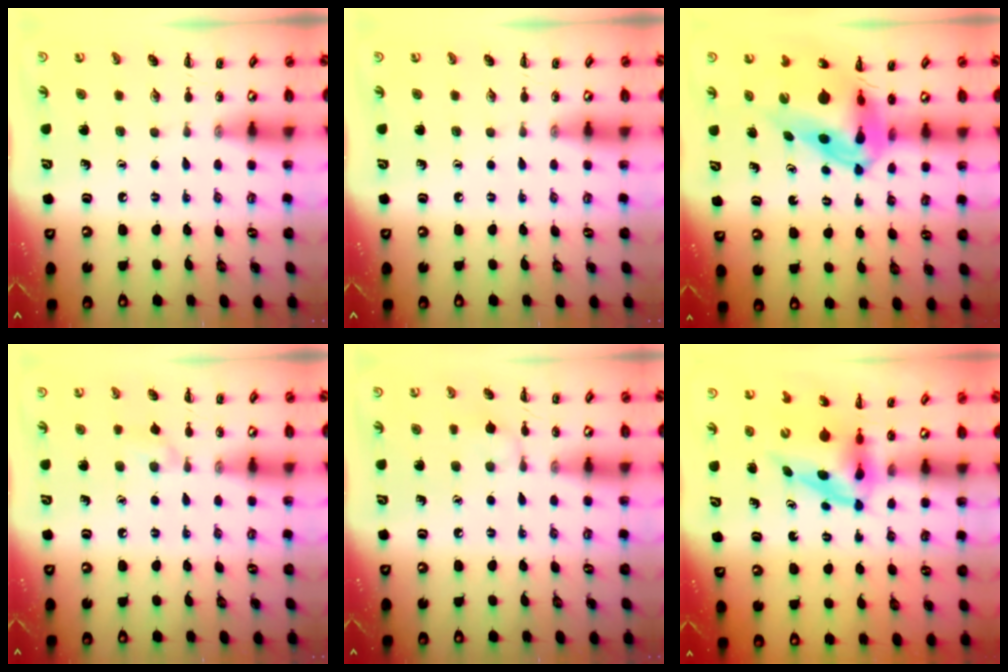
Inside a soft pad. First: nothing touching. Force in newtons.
{"total": 0.0}
{"total": 9.3, "press": 8.8, "slide": 3.0}
{"total": 5.4, "press": 5.2, "slide": 1.6}
{"total": 7.3, "press": 7.0, "slide": 2.1}
{"total": 4.0, "press": 3.9, "slide": 0.8}